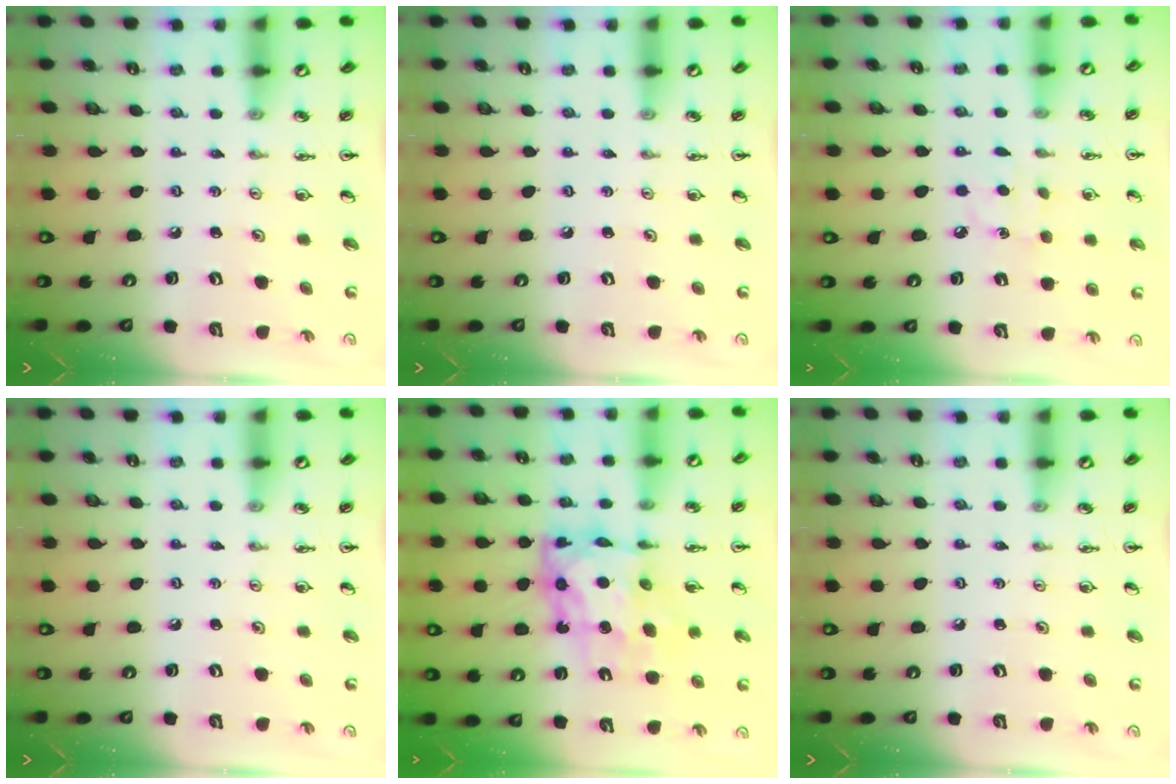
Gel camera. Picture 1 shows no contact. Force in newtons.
{"total": 0.0}
{"total": 6.8, "press": 6.8, "slide": 0.6}
{"total": 0.0}
{"total": 10.0, "press": 9.9, "slide": 1.0}
{"total": 0.0}